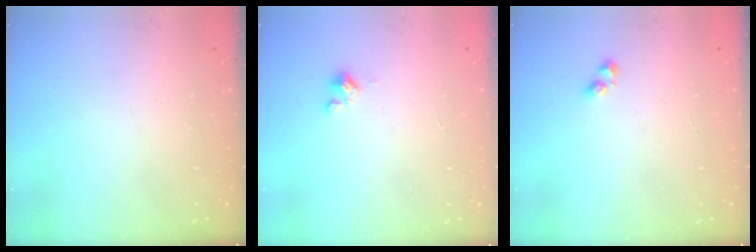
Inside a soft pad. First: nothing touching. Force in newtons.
{"total": 0.9, "press": 0.9, "slide": 0.2}
{"total": 2.9, "press": 2.6, "slide": 1.3}